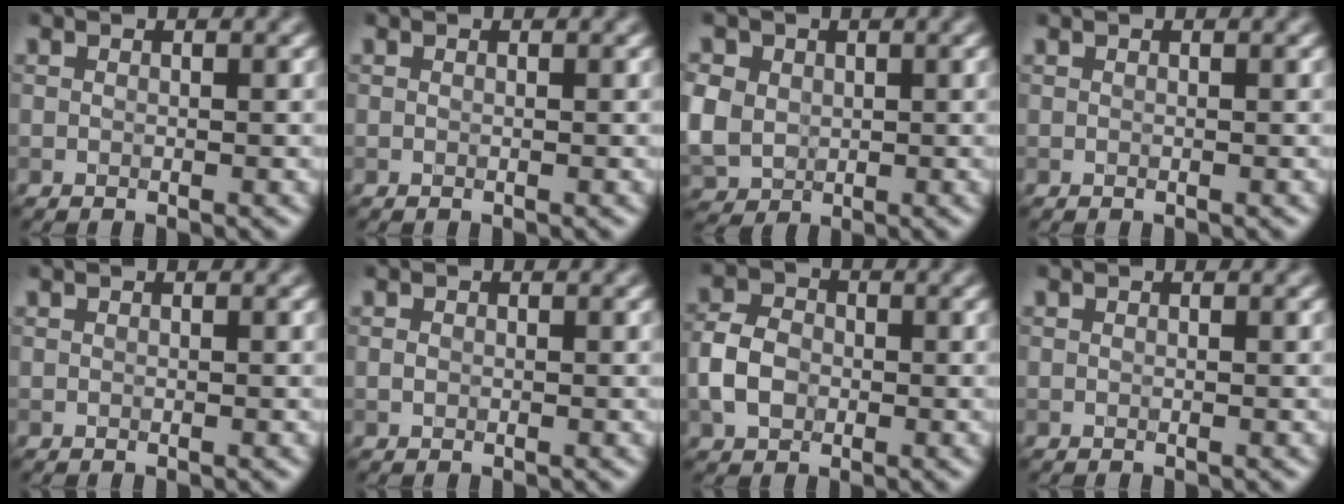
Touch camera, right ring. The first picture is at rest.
{"total": 0.0}
{"total": 7.2, "force": [1.4, 6.1, 3.5], "torque": [-0.092, 0.025, 0.012]}
{"total": 0.0}
{"total": 0.0}
{"total": 0.6, "force": [0.0, 0.5, 0.3], "torque": [-0.005, -0.002, -0.002]}
{"total": 4.1, "force": [-1.0, 3.2, 2.5], "torque": [-0.055, 0.004, -0.025]}
{"total": 0.0}